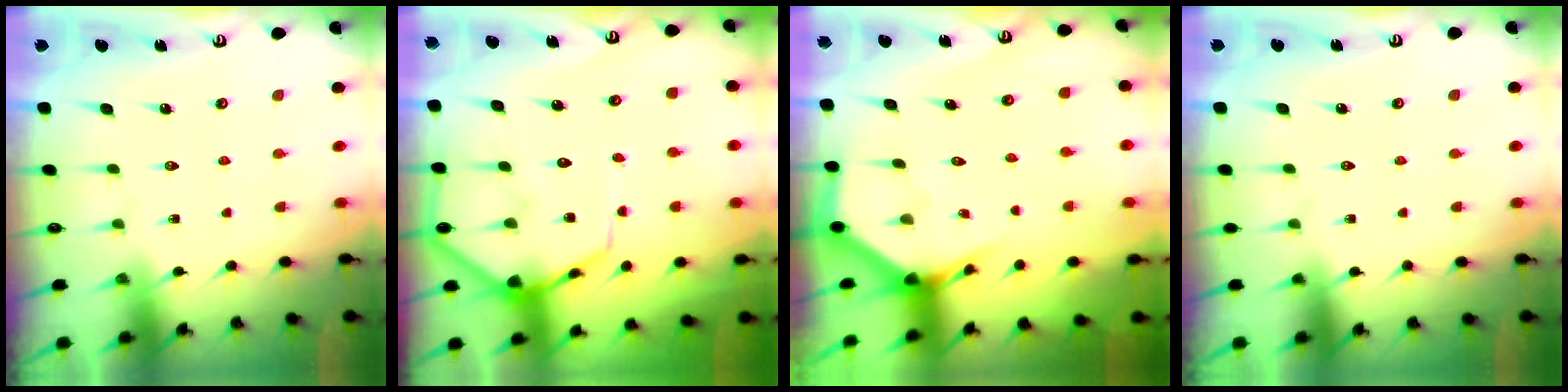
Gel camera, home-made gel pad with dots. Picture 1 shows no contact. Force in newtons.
{"total": 10.0, "press": 9.9, "slide": 0.8}
{"total": 3.7, "press": 3.7, "slide": 0.3}
{"total": 0.0}